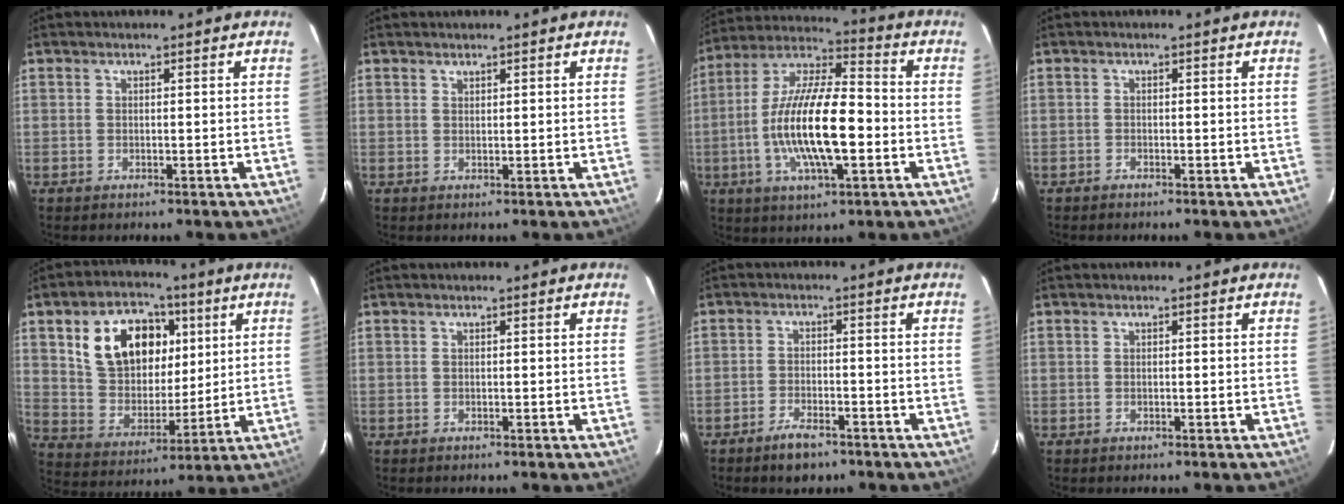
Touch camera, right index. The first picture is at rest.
{"total": 0.6, "force": [0.6, 0.2, 0.0], "torque": [0.000, 0.001, 0.012]}
{"total": 17.7, "force": [-3.5, 5.3, 16.5], "torque": [-0.318, -0.004, -0.068]}
{"total": 0.5, "force": [-0.5, 0.1, 0.0], "torque": [-0.003, 0.001, -0.011]}
{"total": 16.9, "force": [6.3, 11.4, 10.8], "torque": [-0.212, 0.034, 0.127]}
{"total": 0.0}
{"total": 4.7, "force": [-3.6, 2.0, 2.4], "torque": [-0.059, 0.001, -0.061]}
{"total": 0.0}